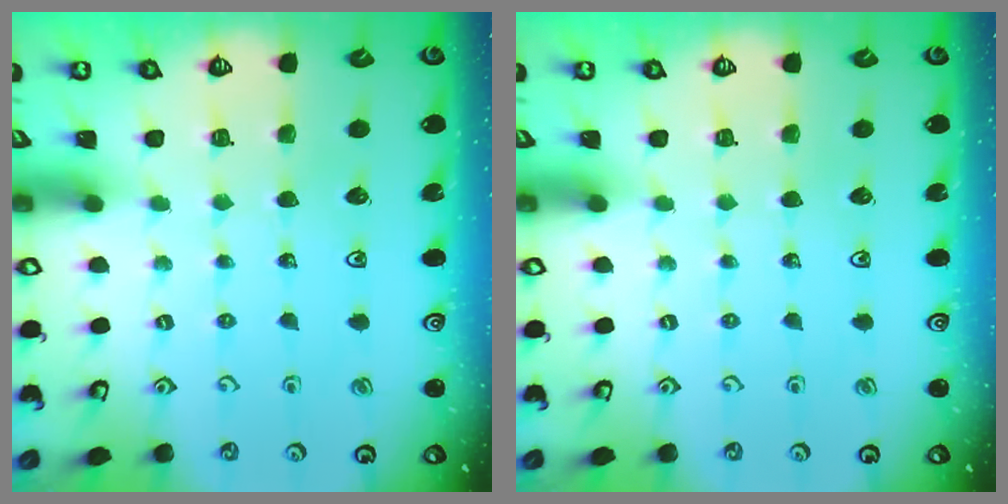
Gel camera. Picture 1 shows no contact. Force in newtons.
{"total": 0.0}